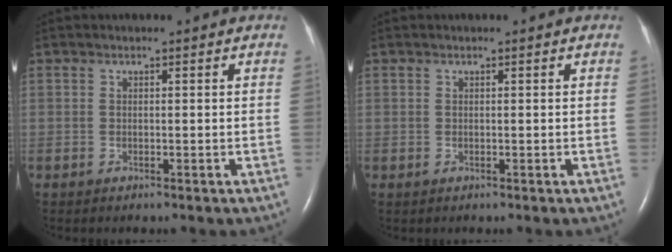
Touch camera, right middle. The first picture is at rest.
{"total": 0.0}